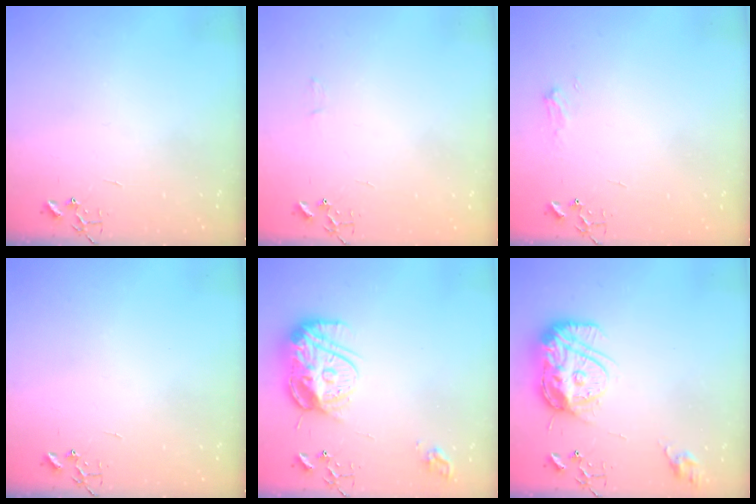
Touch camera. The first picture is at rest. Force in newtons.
{"total": 3.9, "press": 3.9, "slide": 0.5}
{"total": 6.0, "press": 6.0, "slide": 0.7}
{"total": 0.0}
{"total": 19.1, "press": 19.1, "slide": 1.5}
{"total": 15.2, "press": 15.1, "slide": 1.5}